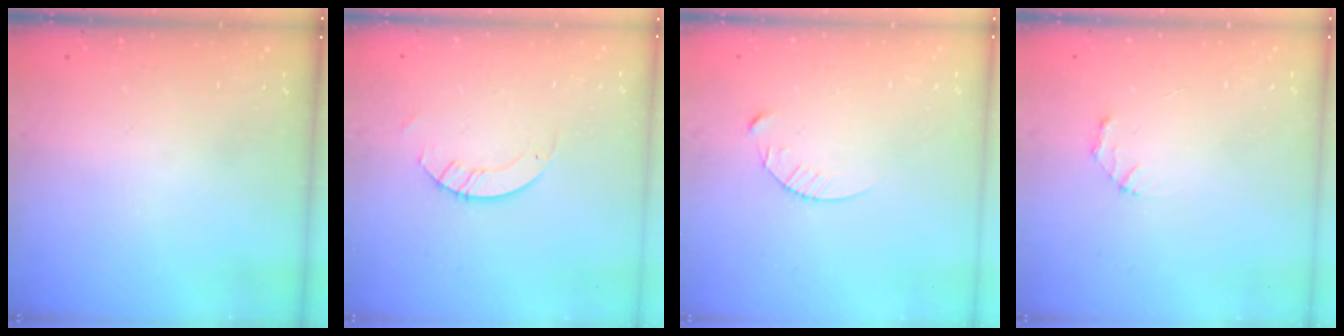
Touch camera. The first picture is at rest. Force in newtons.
{"total": 2.6, "press": 2.6, "slide": 0.2}
{"total": 4.7, "press": 4.7, "slide": 0.6}
{"total": 2.1, "press": 2.1, "slide": 0.2}